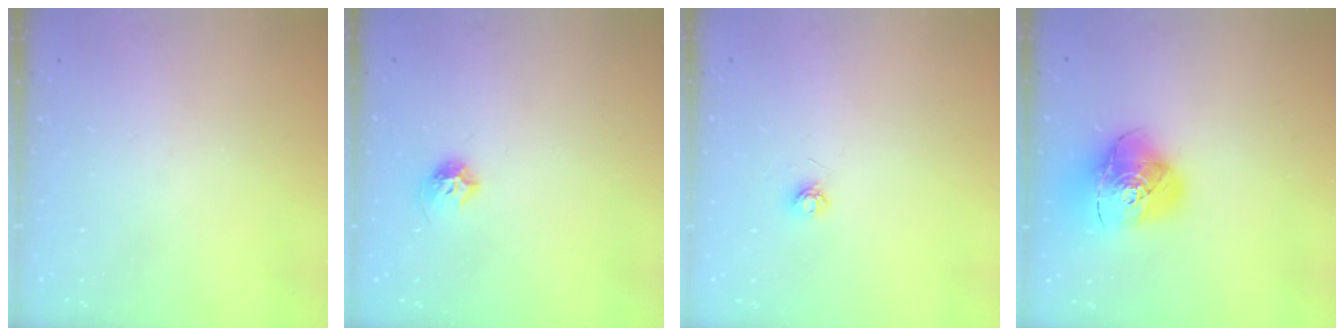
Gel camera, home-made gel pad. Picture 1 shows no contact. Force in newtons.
{"total": 7.0, "press": 6.9, "slide": 0.8}
{"total": 4.7, "press": 4.6, "slide": 0.6}
{"total": 17.5, "press": 17.3, "slide": 2.1}